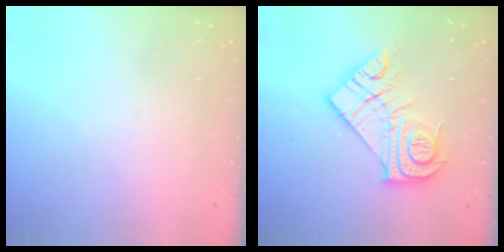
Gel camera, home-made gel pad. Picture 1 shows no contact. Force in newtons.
{"total": 16.9, "press": 16.9, "slide": 1.5}